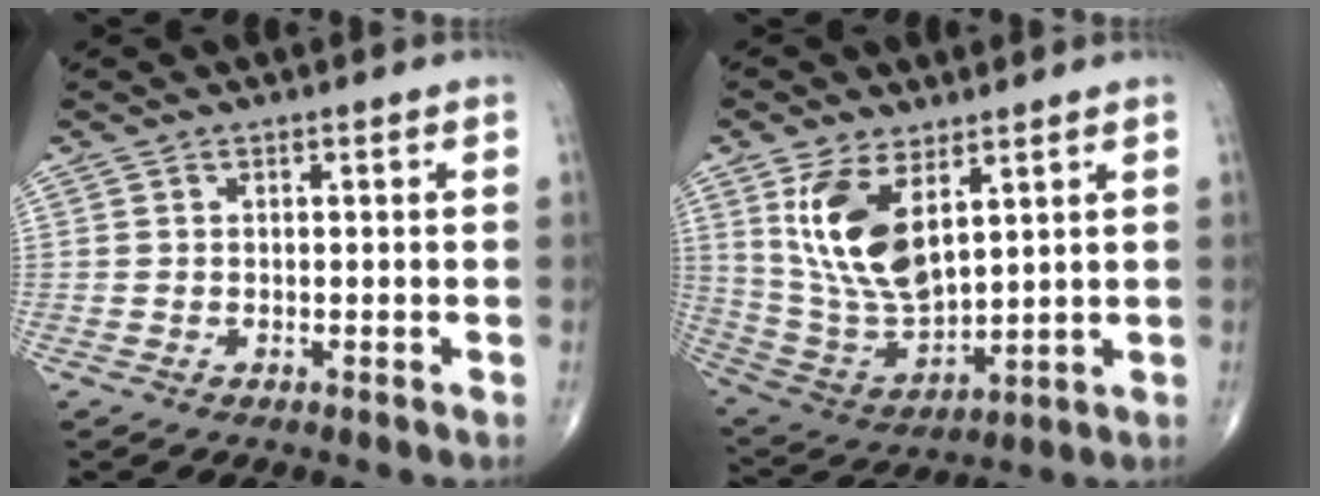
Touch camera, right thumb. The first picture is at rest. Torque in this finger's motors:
{"motor_torque": [-0.95, 1.59, 1.34, 0.71, 0.29]}